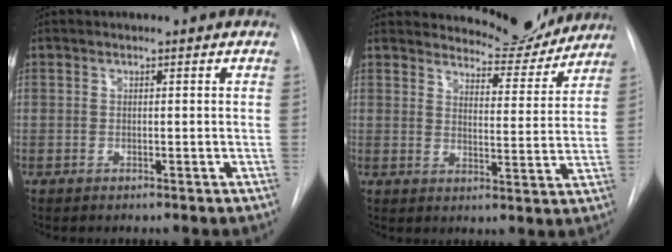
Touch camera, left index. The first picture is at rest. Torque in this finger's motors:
{"motor_torque": [0.77, -0.95, 0.19, 0.00]}